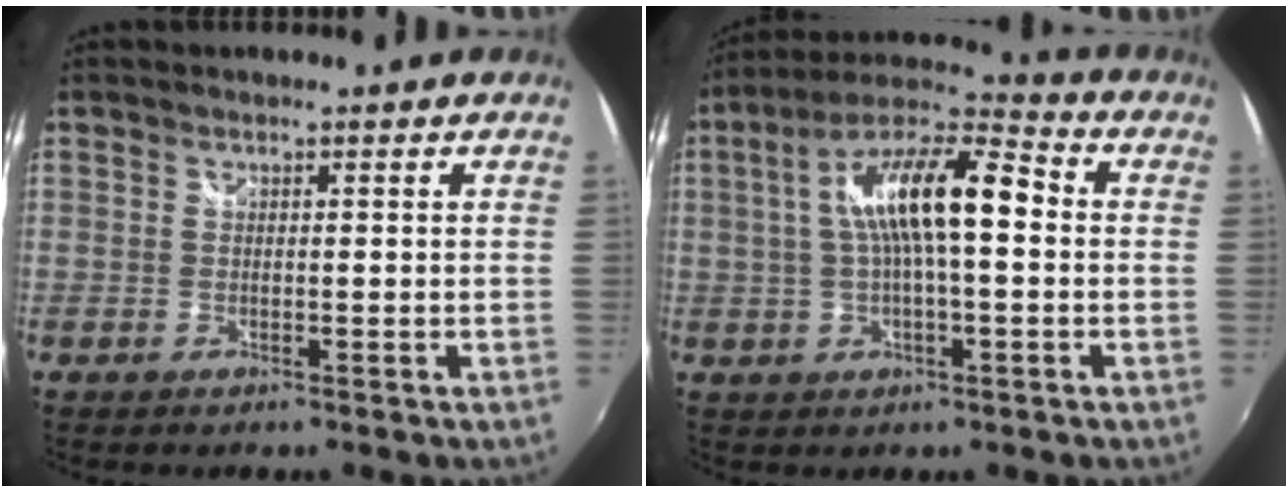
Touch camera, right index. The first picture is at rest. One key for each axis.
{"total": 14.9, "fx": 1.1, "fy": 4.4, "fz": 14.1, "tx": -0.256, "ty": 0.026, "tz": 0.011}